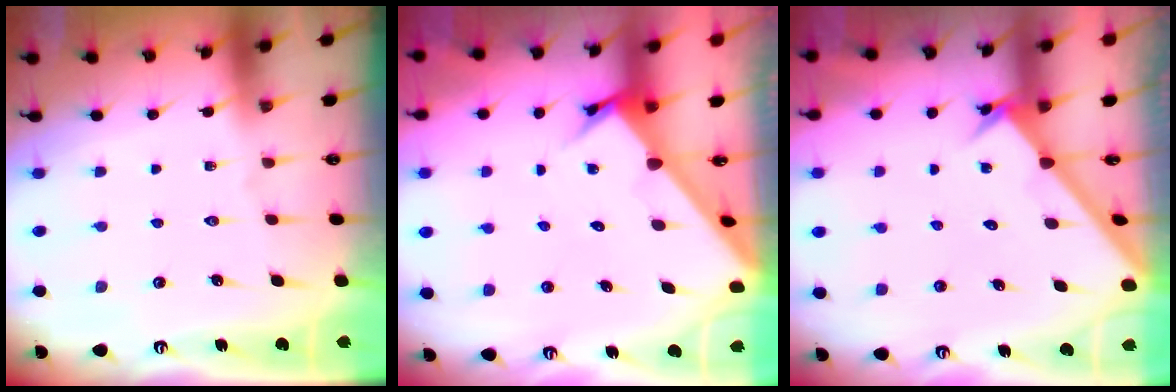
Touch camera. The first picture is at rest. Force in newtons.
{"total": 2.8, "press": 2.8, "slide": 0.3}
{"total": 2.1, "press": 2.1, "slide": 0.2}